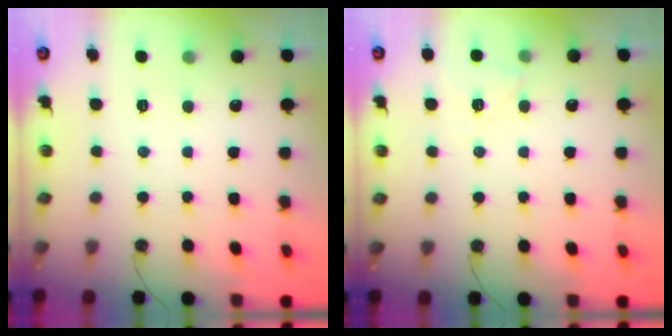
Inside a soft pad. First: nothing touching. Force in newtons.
{"total": 8.8, "press": 5.7, "slide": 6.7}